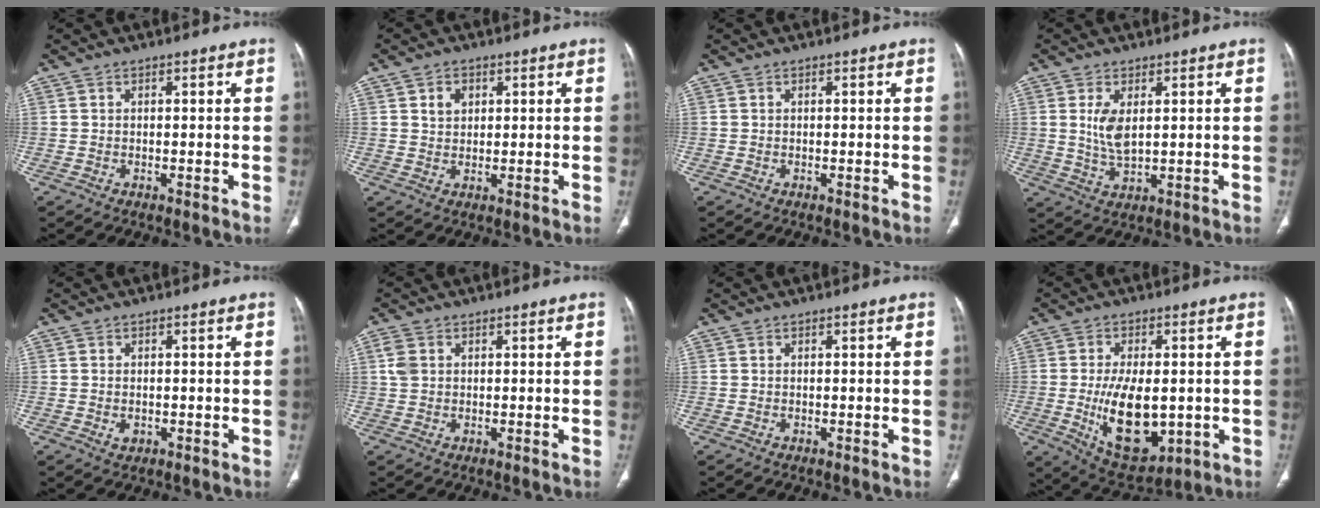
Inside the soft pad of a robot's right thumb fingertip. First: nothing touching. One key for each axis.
{"total": 3.5, "fx": 1.3, "fy": 2.6, "fz": 1.8, "tx": -0.017, "ty": -0.006, "tz": 0.026}
{"total": 0.0}
{"total": 5.5, "fx": 1.3, "fy": 2.6, "fz": 4.7, "tx": -0.094, "ty": -0.013, "tz": 0.034}
{"total": 1.7, "fx": -0.3, "fy": 1.3, "fz": 1.0, "tx": -0.015, "ty": 0.000, "tz": 0.000}
{"total": 2.8, "fx": 0.7, "fy": 2.1, "fz": 1.7, "tx": -0.042, "ty": 0.005, "tz": 0.017}
{"total": 0.0}
{"total": 14.6, "fx": -2.0, "fy": 7.6, "fz": 12.3, "tx": -0.191, "ty": -0.014, "tz": -0.011}